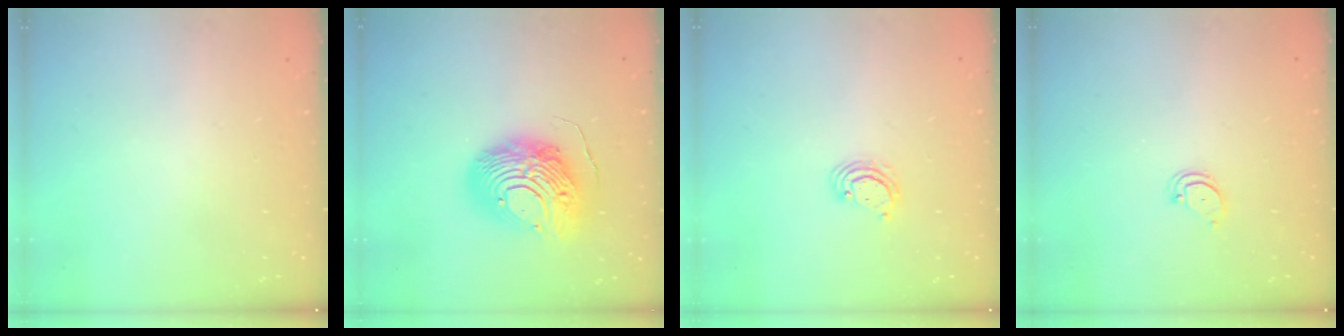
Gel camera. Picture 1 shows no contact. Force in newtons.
{"total": 16.1, "press": 16.0, "slide": 1.4}
{"total": 3.6, "press": 3.6, "slide": 0.4}
{"total": 3.0, "press": 3.0, "slide": 0.3}